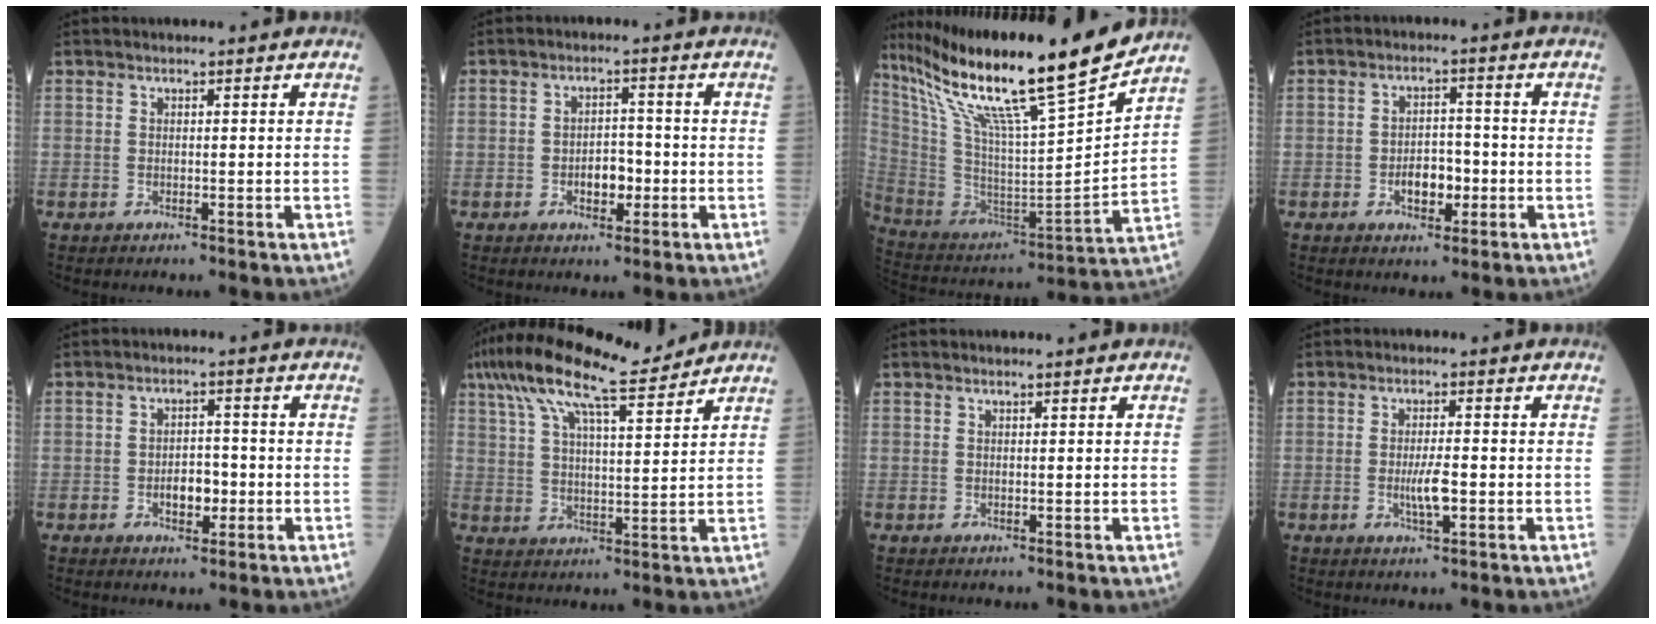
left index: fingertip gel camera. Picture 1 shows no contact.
{"total": 3.8, "force": [-1.2, 2.1, 2.9], "torque": [-0.044, 0.007, -0.017]}
{"total": 24.9, "force": [19.4, 0.1, 15.6], "torque": [-0.275, -0.014, 0.335]}
{"total": 4.6, "force": [-1.5, 2.7, 3.5], "torque": [-0.057, 0.007, -0.022]}
{"total": 3.9, "force": [-1.1, 2.2, 3.1], "torque": [-0.048, 0.006, -0.016]}
{"total": 15.2, "force": [12.5, 1.7, 8.4], "torque": [-0.167, 0.034, 0.214]}
{"total": 0.6, "force": [0.5, -0.1, 0.2], "torque": [-0.008, 0.002, 0.010]}
{"total": 3.7, "force": [-0.8, 0.6, 3.5], "torque": [-0.071, -0.004, -0.013]}